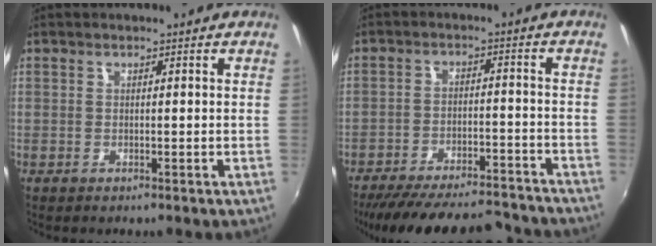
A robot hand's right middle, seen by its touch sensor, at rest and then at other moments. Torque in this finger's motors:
{"motor_torque": [1.07, -1.07, 0.45, 0.15]}